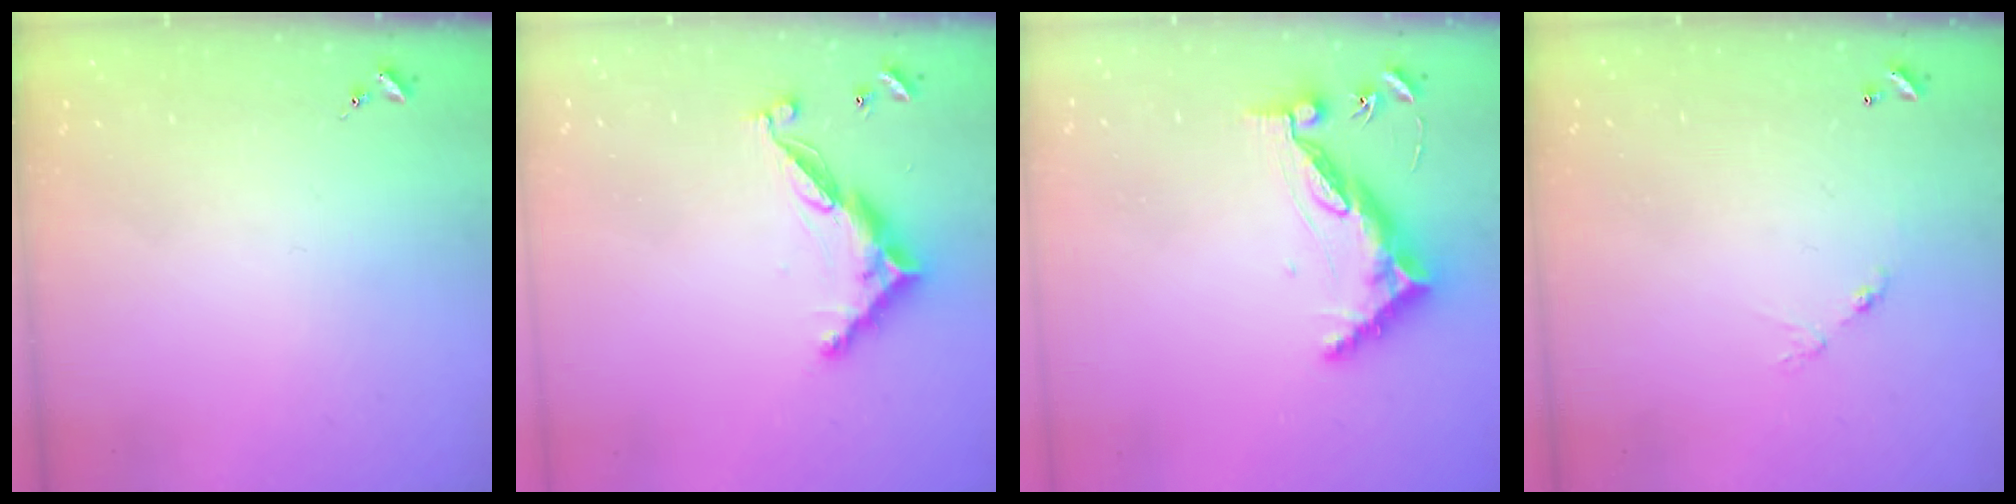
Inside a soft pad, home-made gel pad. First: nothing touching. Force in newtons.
{"total": 11.3, "press": 11.3, "slide": 0.3}
{"total": 12.1, "press": 12.0, "slide": 1.2}
{"total": 5.5, "press": 5.5, "slide": 0.4}